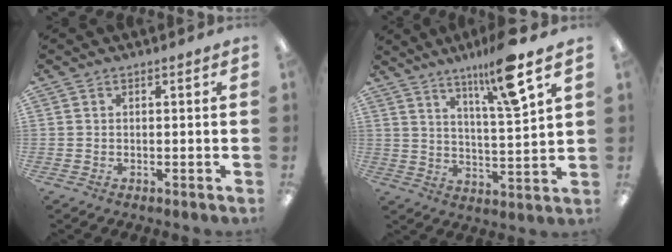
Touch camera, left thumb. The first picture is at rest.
{"total": 13.8, "force": [9.2, 1.8, 10.1], "torque": [-0.169, -0.039, 0.143]}